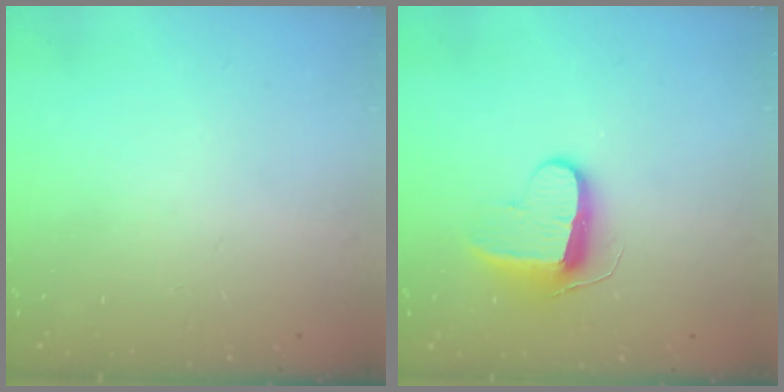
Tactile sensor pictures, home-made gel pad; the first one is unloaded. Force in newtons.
{"total": 9.5, "press": 9.5, "slide": 0.6}